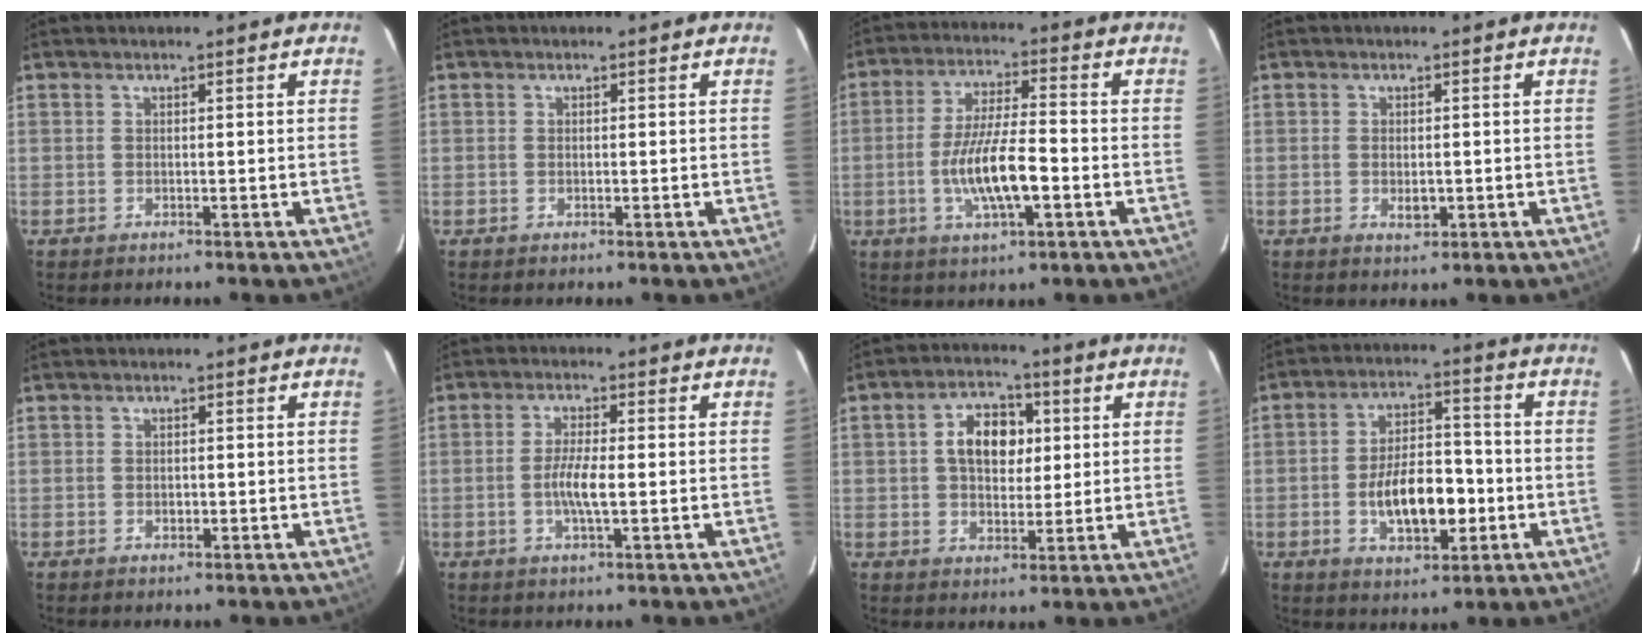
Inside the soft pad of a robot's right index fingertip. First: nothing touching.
{"total": 0.5, "force": [0.0, 0.5, -0.1], "torque": [0.005, 0.000, 0.001]}
{"total": 11.3, "force": [-3.2, 2.6, 10.5], "torque": [-0.203, -0.006, -0.055]}
{"total": 2.6, "force": [-0.5, 1.7, 1.9], "torque": [-0.031, -0.003, -0.006]}
{"total": 1.3, "force": [-0.2, 1.2, 0.4], "torque": [-0.004, 0.000, -0.002]}
{"total": 4.9, "force": [-0.9, 0.8, 4.7], "torque": [-0.090, -0.002, -0.017]}
{"total": 8.9, "force": [1.7, 6.0, 6.4], "torque": [-0.112, 0.025, 0.031]}
{"total": 12.2, "force": [-3.2, 5.9, 10.1], "torque": [-0.186, 0.013, -0.040]}